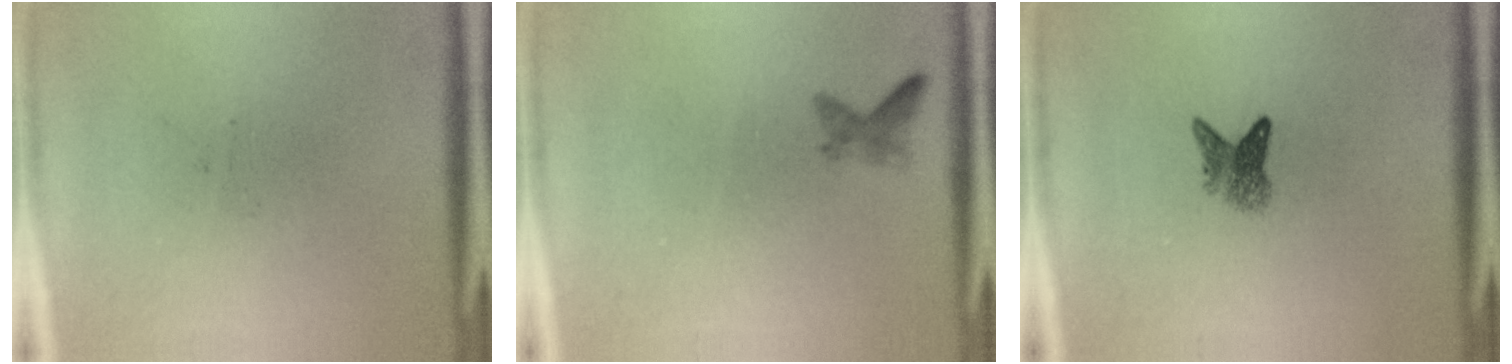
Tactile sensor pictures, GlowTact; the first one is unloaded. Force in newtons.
{"total": 1.1}
{"total": 2.6}